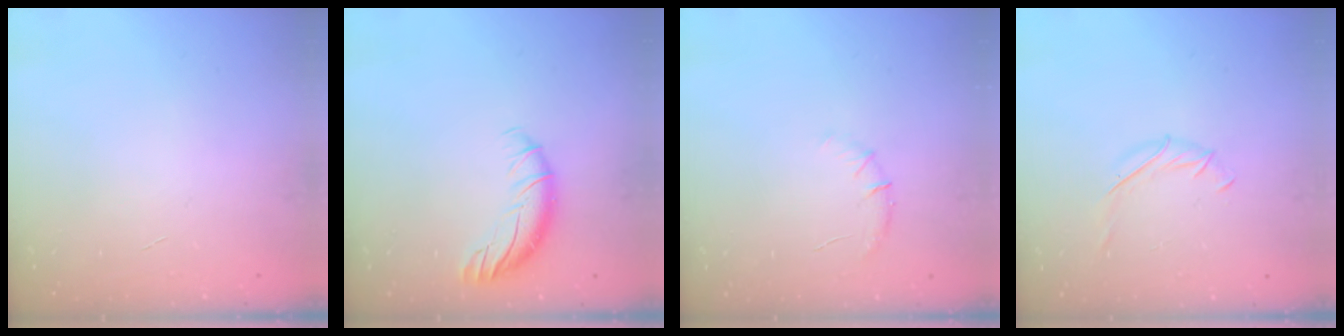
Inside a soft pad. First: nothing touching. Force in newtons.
{"total": 8.5, "press": 8.4, "slide": 0.6}
{"total": 5.4, "press": 5.2, "slide": 1.7}
{"total": 3.8, "press": 3.7, "slide": 1.1}